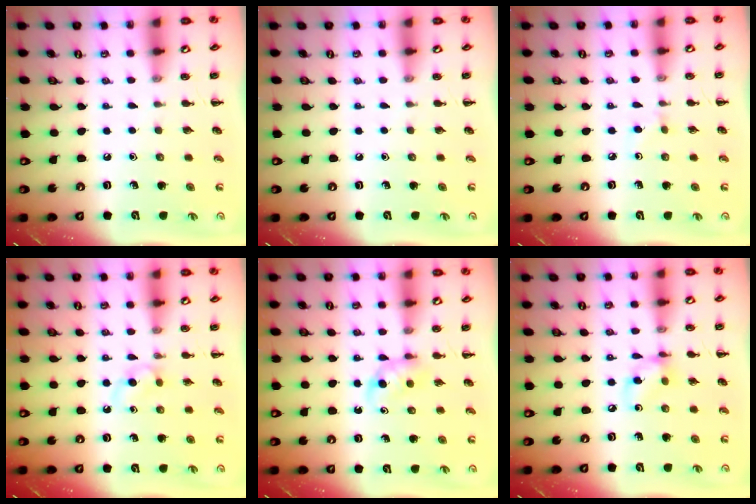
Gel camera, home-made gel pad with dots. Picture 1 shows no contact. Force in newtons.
{"total": 0.0}
{"total": 2.0, "press": 1.8, "slide": 0.8}
{"total": 2.7, "press": 2.5, "slide": 1.2}
{"total": 3.5, "press": 3.3, "slide": 1.2}
{"total": 7.0, "press": 6.9, "slide": 0.3}